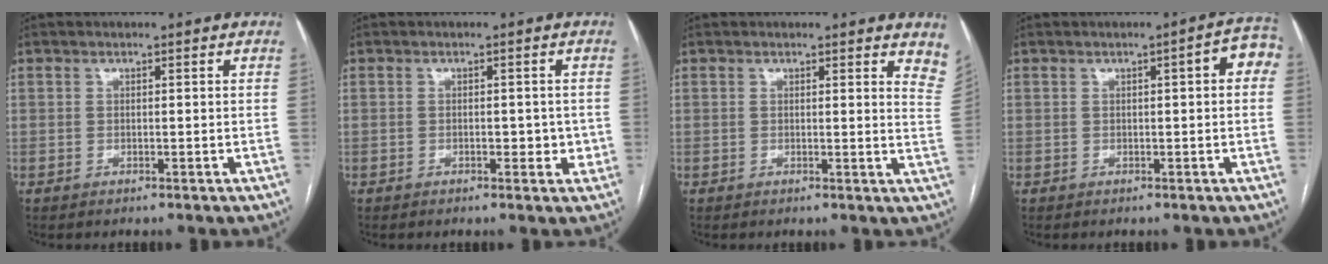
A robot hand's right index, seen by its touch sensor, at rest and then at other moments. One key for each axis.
{"total": 2.6, "fx": -0.4, "fy": 1.5, "fz": 2.1, "tx": -0.022, "ty": 0.004, "tz": -0.003}
{"total": 7.1, "fx": 6.4, "fy": 1.7, "fz": 2.5, "tx": -0.005, "ty": -0.028, "tz": 0.042}
{"total": 4.8, "fx": 1.0, "fy": 1.0, "fz": 4.5, "tx": -0.047, "ty": 0.016, "tz": 0.006}